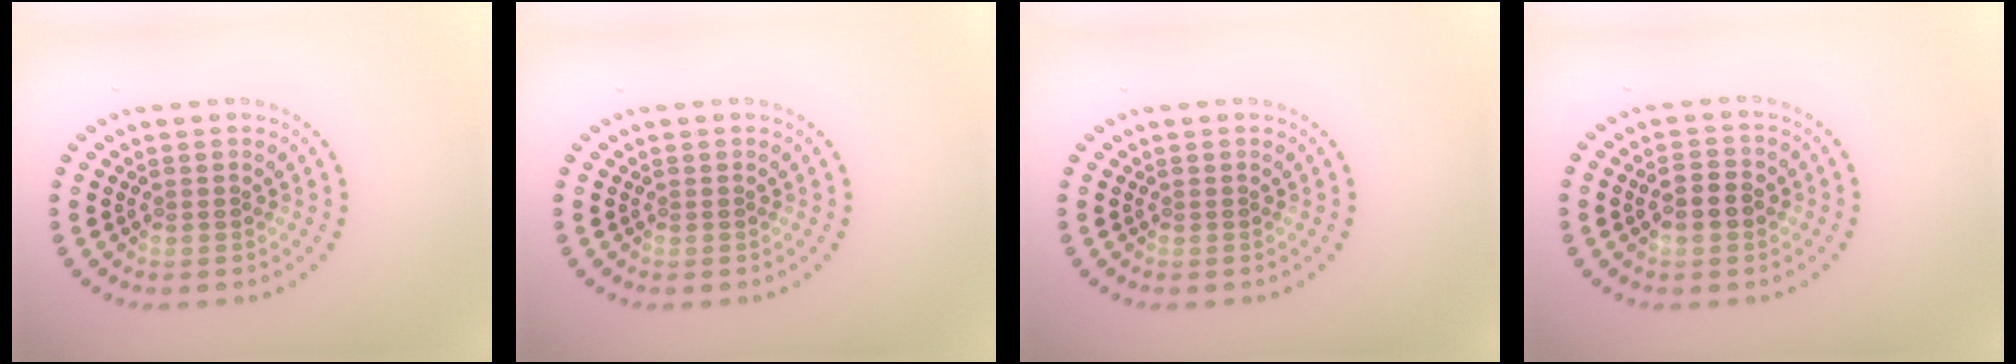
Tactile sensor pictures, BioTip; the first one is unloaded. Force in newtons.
{"total": 0.0}
{"total": 0.0}
{"total": 2.9, "press": 2.9, "slide": 0.1}